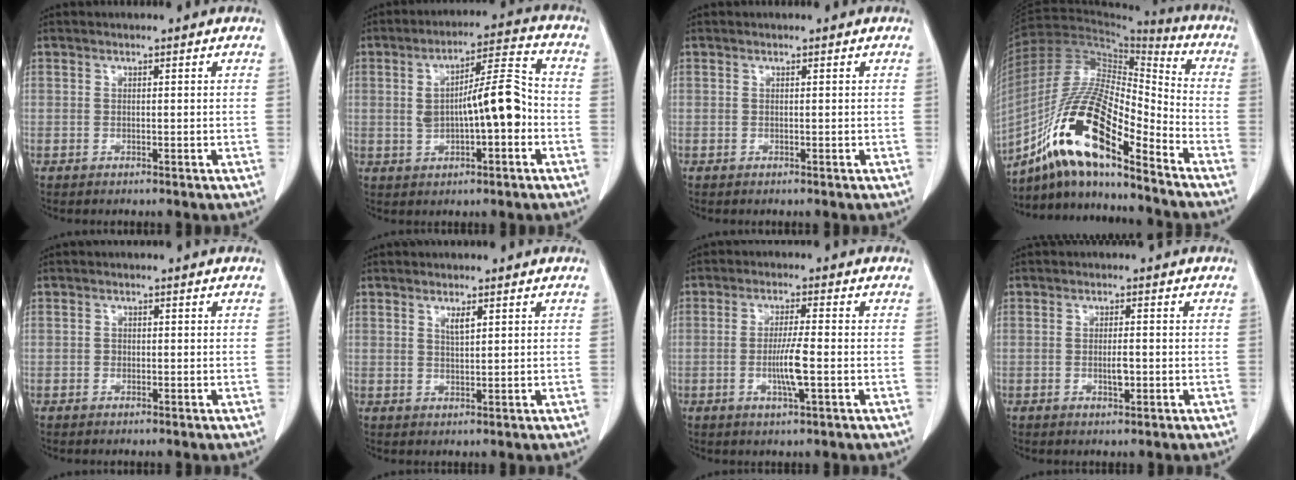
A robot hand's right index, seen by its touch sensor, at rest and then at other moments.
{"total": 10.2, "force": [-0.8, 2.4, 9.9], "torque": [-0.163, 0.026, -0.010]}
{"total": 0.0}
{"total": 17.9, "force": [-11.5, 3.2, 13.3], "torque": [-0.260, 0.005, -0.205]}
{"total": 0.7, "force": [-0.1, 0.7, 0.2], "torque": [0.000, 0.003, -0.002]}
{"total": 1.7, "force": [1.0, 0.3, 1.4], "torque": [-0.025, -0.003, 0.019]}
{"total": 5.3, "force": [-1.2, 0.0, 5.2], "torque": [-0.098, -0.009, -0.022]}
{"total": 2.3, "force": [-0.4, 0.6, 2.1], "torque": [-0.040, 0.000, -0.006]}